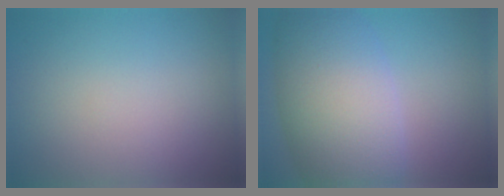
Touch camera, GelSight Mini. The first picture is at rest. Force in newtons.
{"total": 10.0, "press": 10.0, "slide": 0.4}